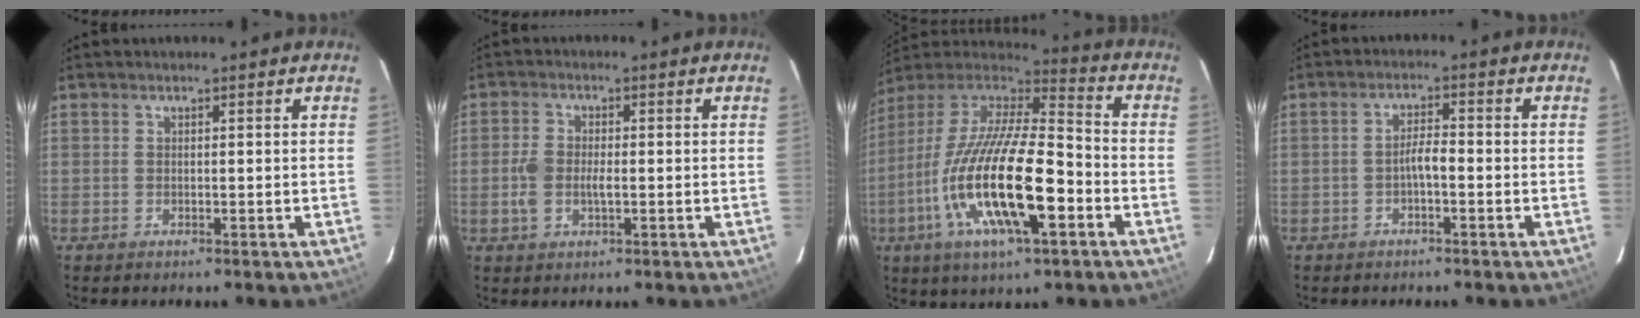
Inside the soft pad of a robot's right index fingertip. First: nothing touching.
{"total": 4.9, "force": [-0.9, 2.9, 3.9], "torque": [-0.087, 0.001, -0.016]}
{"total": 24.4, "force": [-7.9, 7.2, 21.9], "torque": [-0.416, -0.038, -0.148]}
{"total": 2.6, "force": [-1.3, 0.6, 2.2], "torque": [-0.043, 0.009, -0.024]}